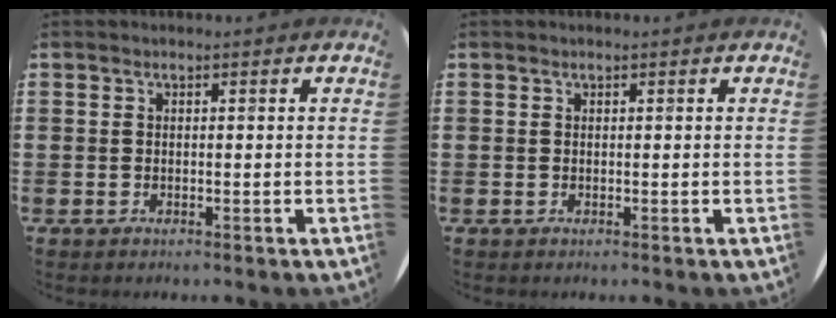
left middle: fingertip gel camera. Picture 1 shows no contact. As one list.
[{"total": 0.0}]